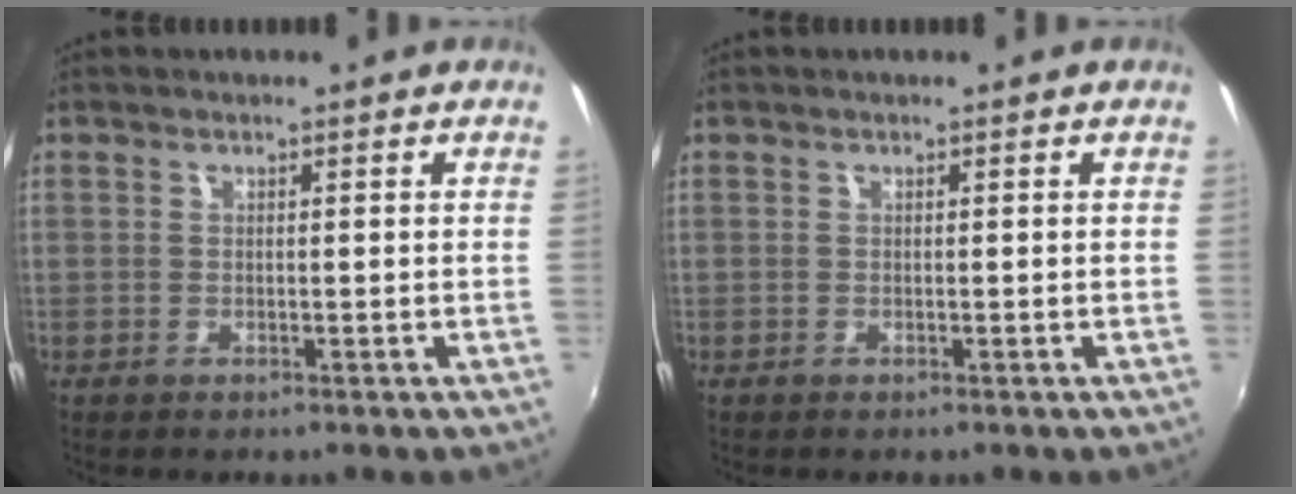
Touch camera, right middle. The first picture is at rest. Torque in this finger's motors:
{"motor_torque": [-0.01, 0.00, 0.00, 0.00]}